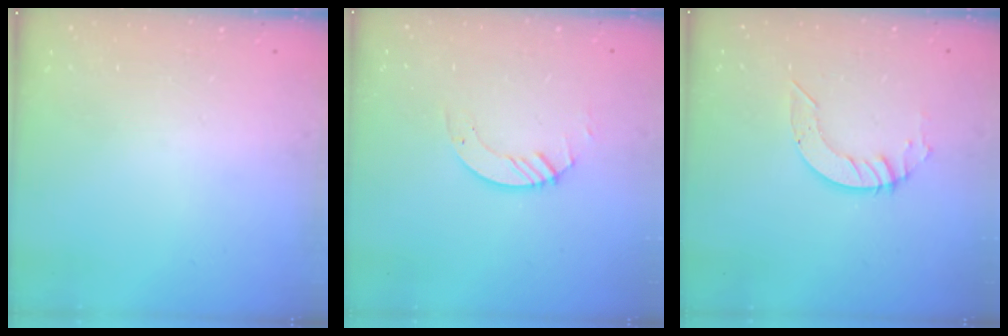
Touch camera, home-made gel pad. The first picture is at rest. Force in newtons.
{"total": 3.3, "press": 3.3, "slide": 0.1}
{"total": 5.2, "press": 5.2, "slide": 0.3}